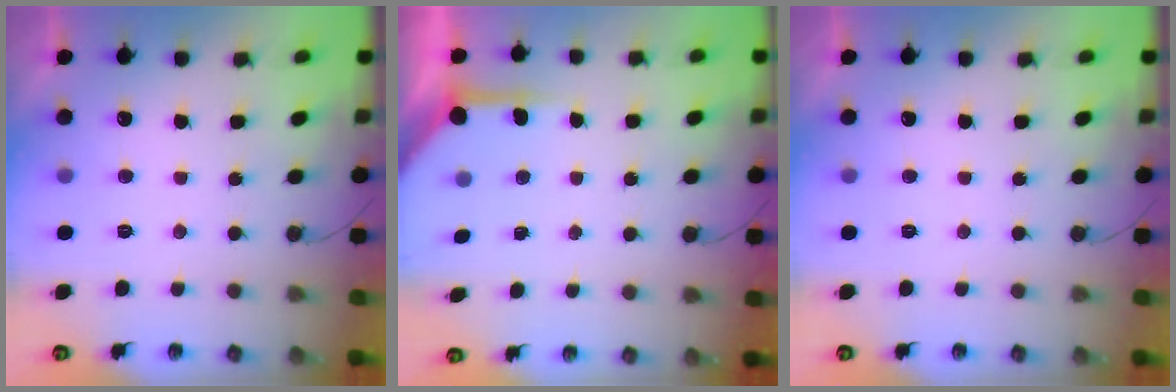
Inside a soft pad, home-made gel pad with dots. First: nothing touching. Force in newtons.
{"total": 5.1, "press": 5.1, "slide": 0.3}
{"total": 0.0}